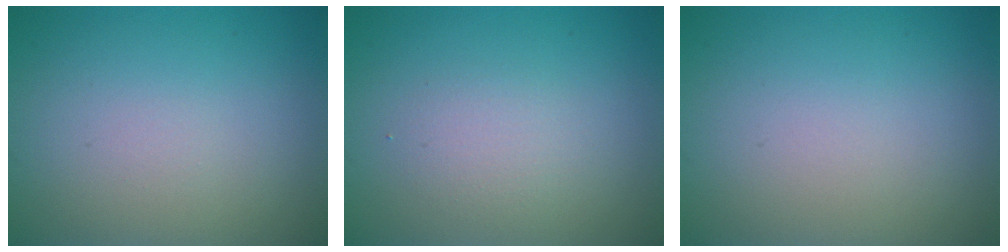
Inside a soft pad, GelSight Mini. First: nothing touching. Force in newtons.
{"total": 1.6, "press": 1.6, "slide": 0.1}
{"total": 0.0}